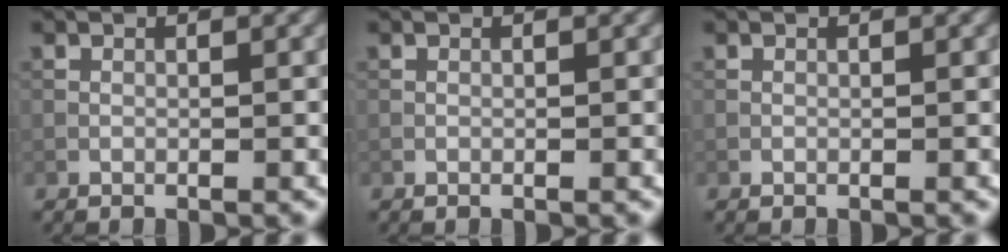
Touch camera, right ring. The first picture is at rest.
{"total": 0.0}
{"total": 0.0}